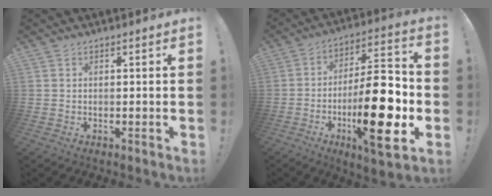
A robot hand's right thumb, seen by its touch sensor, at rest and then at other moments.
{"total": 22.9, "force": [-6.4, 7.2, 20.8], "torque": [-0.341, 0.029, -0.098]}